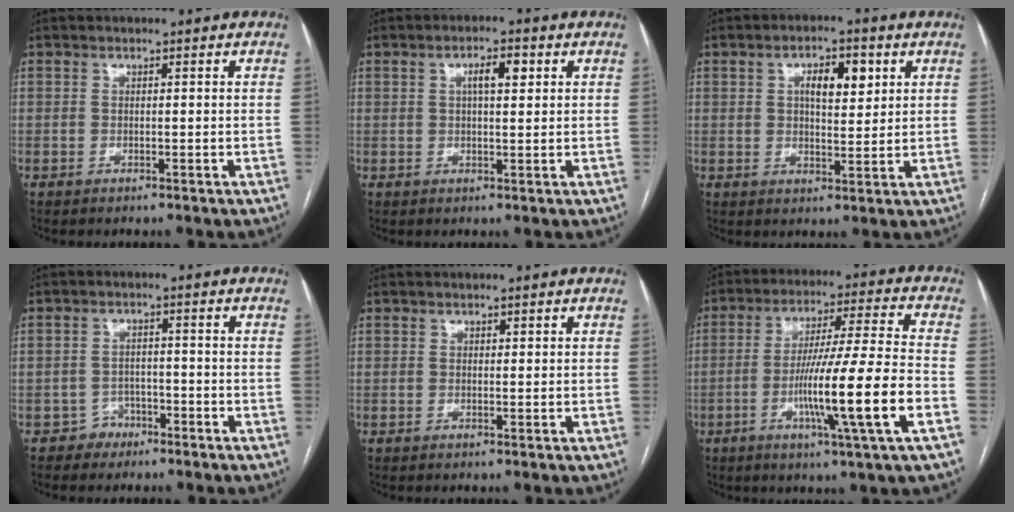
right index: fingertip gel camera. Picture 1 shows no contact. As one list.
[{"total": 4.0, "force": [1.4, 1.1, 3.6], "torque": [-0.062, 0.008, 0.022]}, {"total": 6.4, "force": [2.3, 2.5, 5.4], "torque": [-0.089, 0.008, 0.039]}, {"total": 3.1, "force": [-2.0, 2.2, -0.3], "torque": [0.013, 0.014, -0.035]}, {"total": 0.6, "force": [0.3, 0.4, 0.3], "torque": [0.000, -0.001, 0.003]}, {"total": 15.7, "force": [-4.9, -1.3, 14.8], "torque": [-0.264, -0.010, -0.086]}]